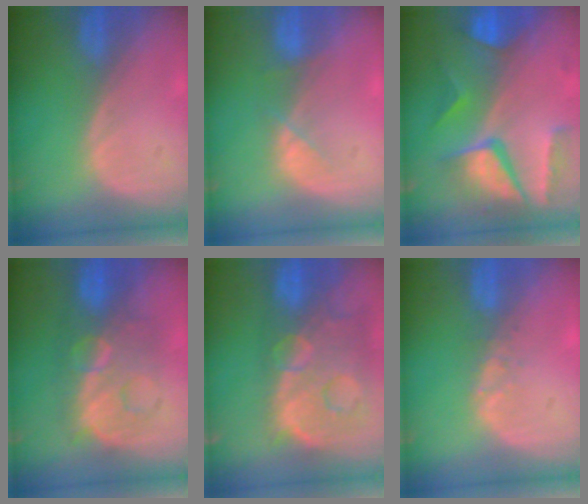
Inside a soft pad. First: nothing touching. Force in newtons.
{"total": 2.4, "press": 2.3, "slide": 0.5}
{"total": 10.4, "press": 8.8, "slide": 5.5}
{"total": 8.8, "press": 8.8, "slide": 0.4}
{"total": 14.1, "press": 11.5, "slide": 8.2}
{"total": 1.4, "press": 1.4, "slide": 0.2}